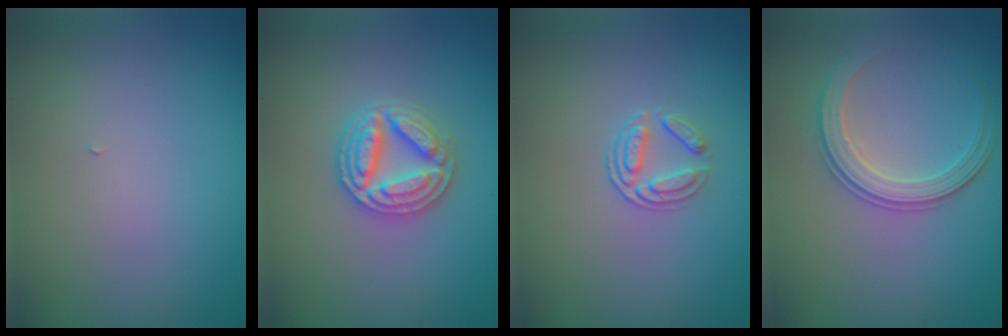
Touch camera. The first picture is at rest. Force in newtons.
{"total": 4.7, "press": 4.6, "slide": 0.8}
{"total": 2.0, "press": 1.4, "slide": 1.4}
{"total": 2.9, "press": 2.8, "slide": 0.5}